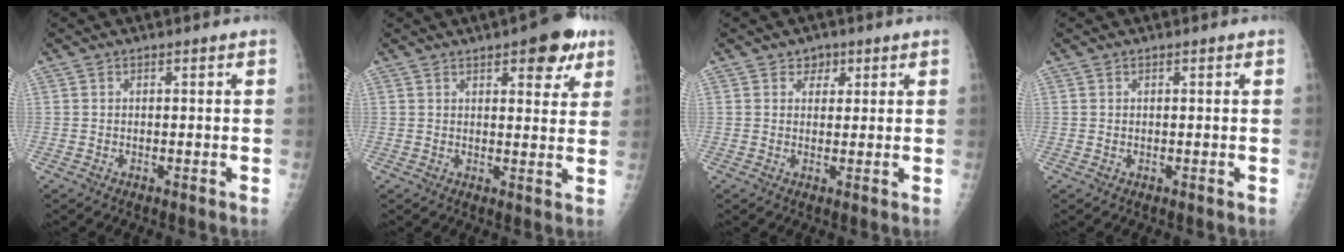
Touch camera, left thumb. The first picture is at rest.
{"total": 8.4, "force": [4.7, 3.4, 6.1], "torque": [-0.050, -0.017, 0.055]}
{"total": 2.5, "force": [1.3, 2.1, 0.6], "torque": [0.016, -0.005, 0.012]}
{"total": 0.0}